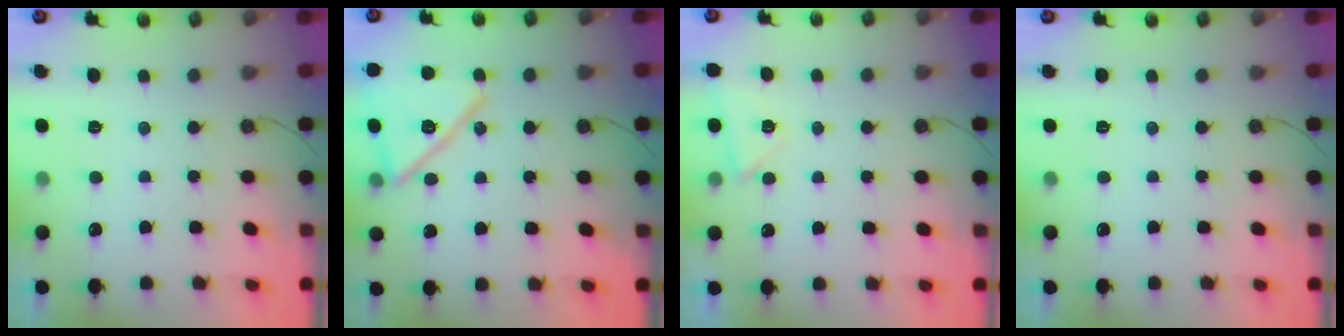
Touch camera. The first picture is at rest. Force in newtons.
{"total": 16.3, "press": 16.3, "slide": 0.3}
{"total": 4.4, "press": 3.9, "slide": 2.0}
{"total": 0.0}